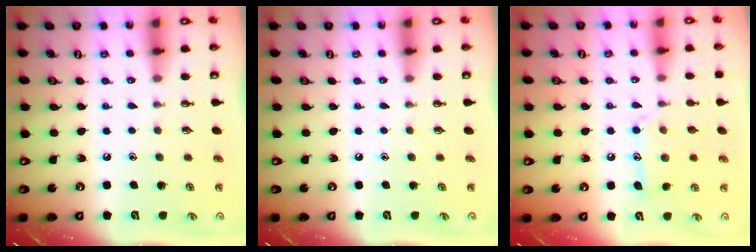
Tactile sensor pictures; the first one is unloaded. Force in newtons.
{"total": 0.0}
{"total": 12.4, "press": 12.4, "slide": 0.8}